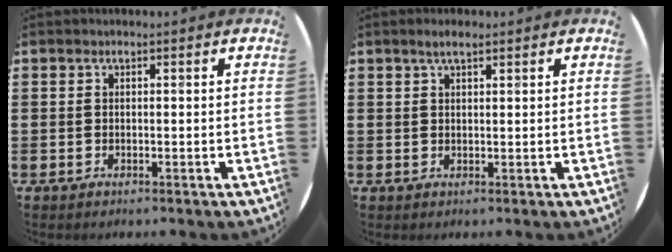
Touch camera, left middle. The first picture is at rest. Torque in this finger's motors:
{"motor_torque": [0.68, -0.36, 0.01, -0.01]}